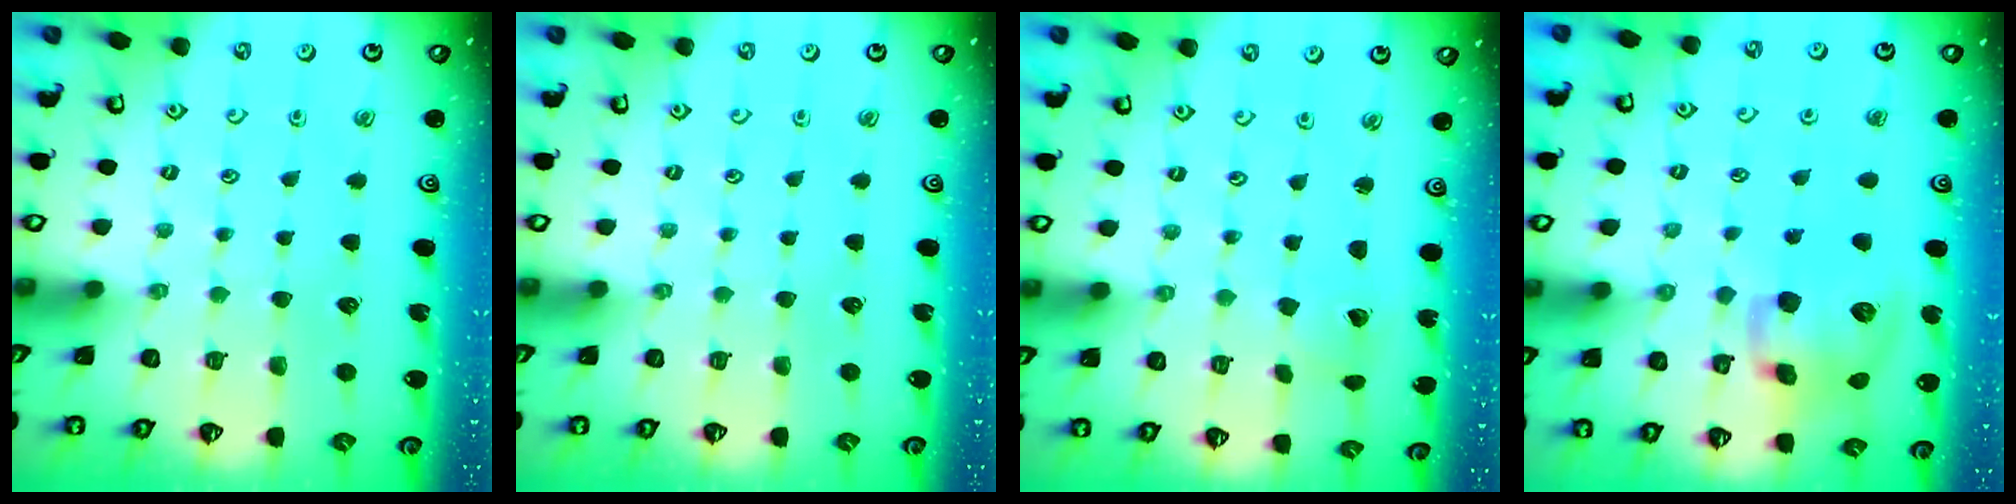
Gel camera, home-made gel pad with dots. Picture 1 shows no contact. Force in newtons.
{"total": 0.0}
{"total": 2.6, "press": 2.6, "slide": 0.3}
{"total": 14.2, "press": 14.0, "slide": 2.3}